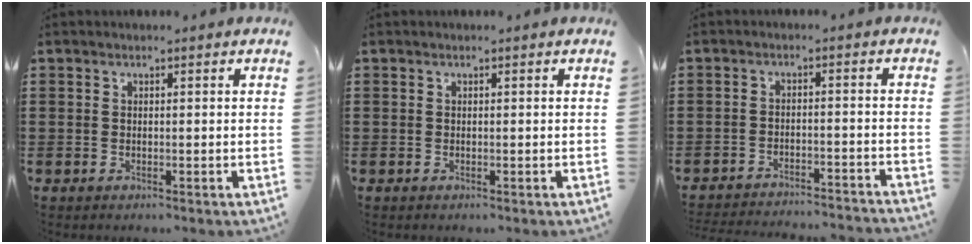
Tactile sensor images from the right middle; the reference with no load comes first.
{"total": 0.0}
{"total": 3.2, "force": [-3.2, -0.2, 0.3], "torque": [-0.009, 0.001, -0.068]}